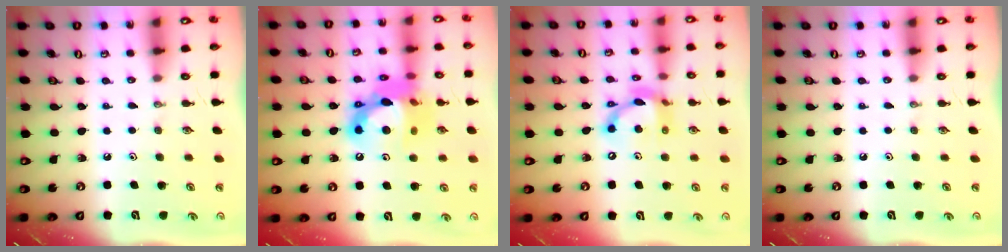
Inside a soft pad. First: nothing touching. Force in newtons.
{"total": 18.9, "press": 18.8, "slide": 1.2}
{"total": 12.4, "press": 12.4, "slide": 0.5}
{"total": 0.0}